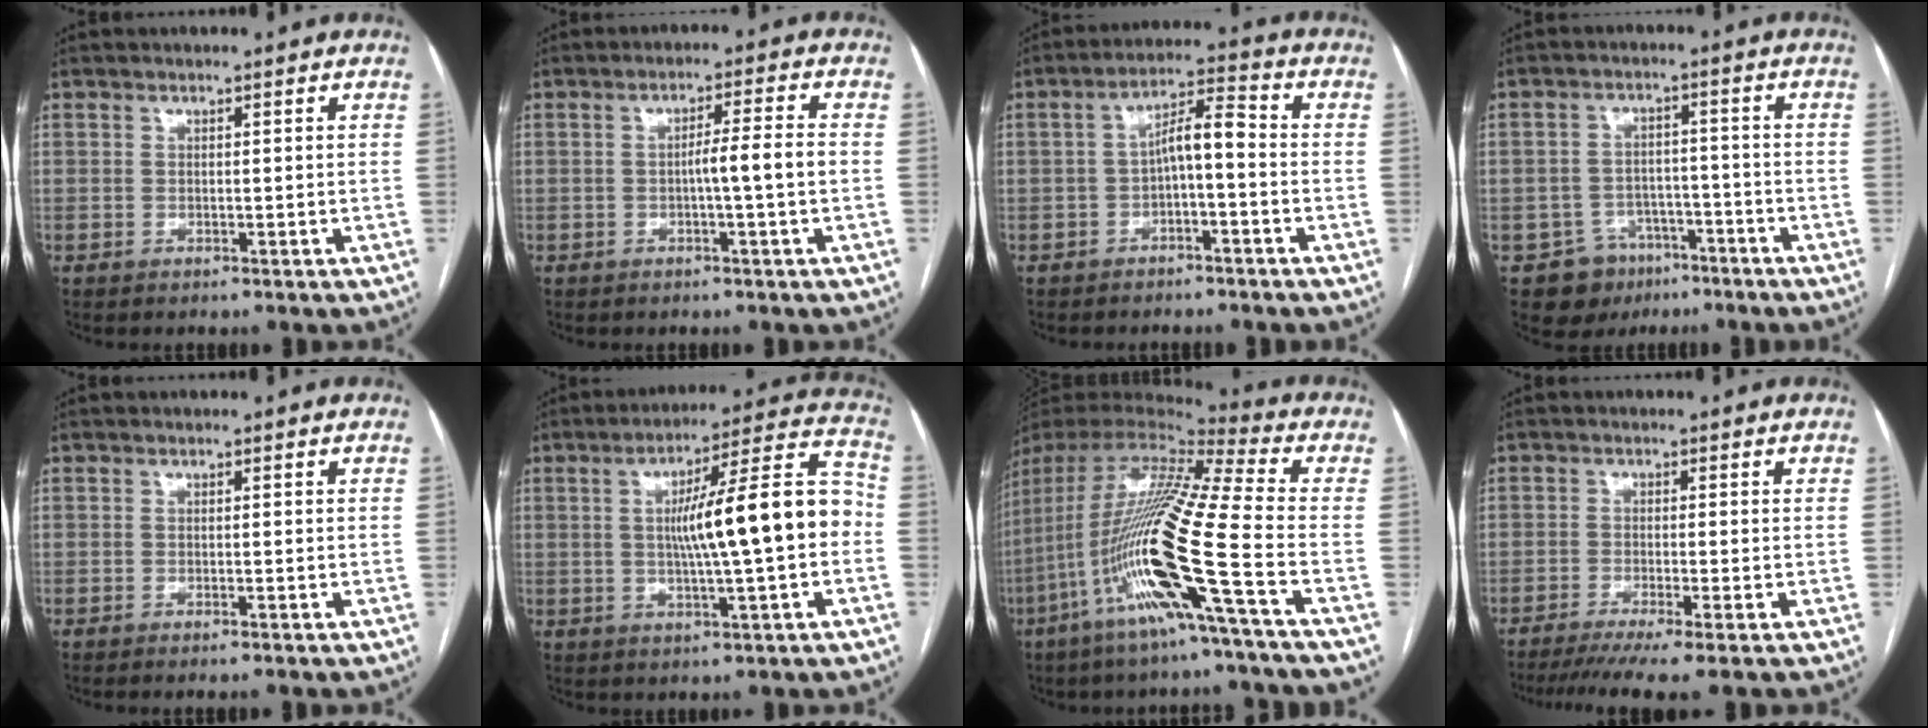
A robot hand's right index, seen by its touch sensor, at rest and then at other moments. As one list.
[{"total": 4.6, "force": [-0.8, -0.4, 4.5], "torque": [-0.070, 0.008, -0.013]}, {"total": 5.9, "force": [-1.1, 1.5, 5.6], "torque": [-0.099, 0.028, -0.019]}, {"total": 7.2, "force": [-4.4, 5.7, 1.0], "torque": [-0.011, 0.011, -0.060]}, {"total": 1.0, "force": [-0.7, -0.2, 0.6], "torque": [-0.012, 0.001, -0.012]}, {"total": 15.0, "force": [-0.6, 1.2, 15.0], "torque": [-0.225, 0.028, -0.011]}, {"total": 22.7, "force": [-7.5, -0.2, 21.5], "torque": [-0.448, -0.031, -0.156]}, {"total": 8.4, "force": [-6.3, -0.7, 5.4], "torque": [-0.078, -0.016, -0.098]}]